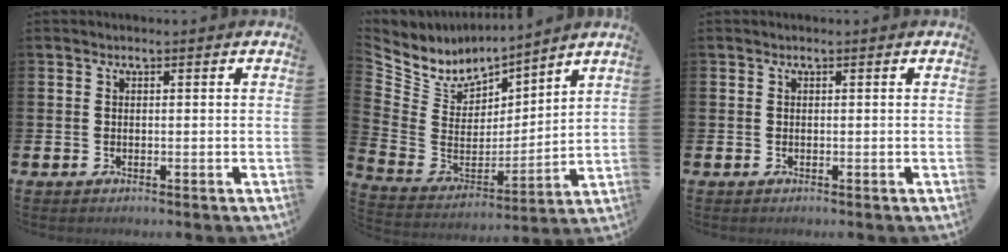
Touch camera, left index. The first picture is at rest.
{"total": 6.9, "force": [6.5, 2.4, -0.5], "torque": [-0.050, -0.063, 0.115]}
{"total": 0.0}